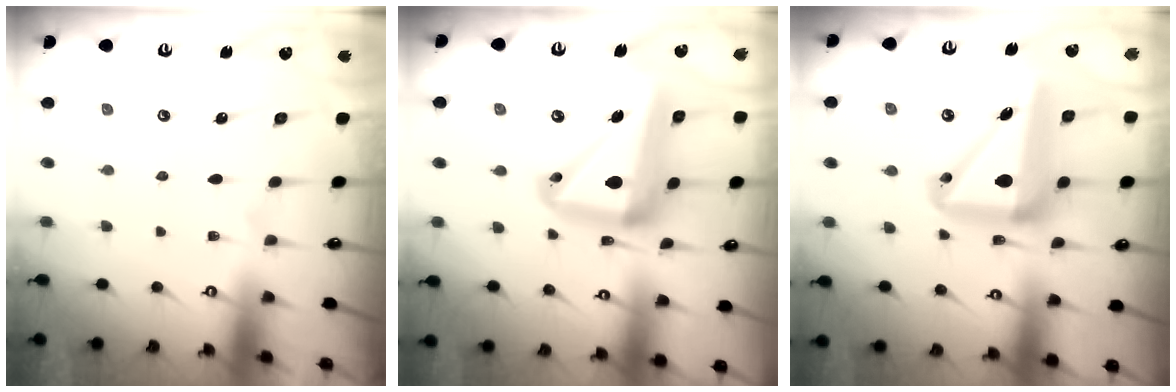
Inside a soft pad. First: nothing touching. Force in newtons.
{"total": 19.2, "press": 19.1, "slide": 2.0}
{"total": 17.6, "press": 17.4, "slide": 2.7}